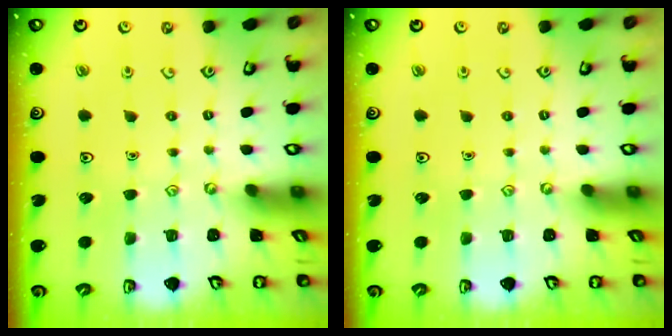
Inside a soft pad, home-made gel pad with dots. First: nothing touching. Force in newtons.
{"total": 0.0}